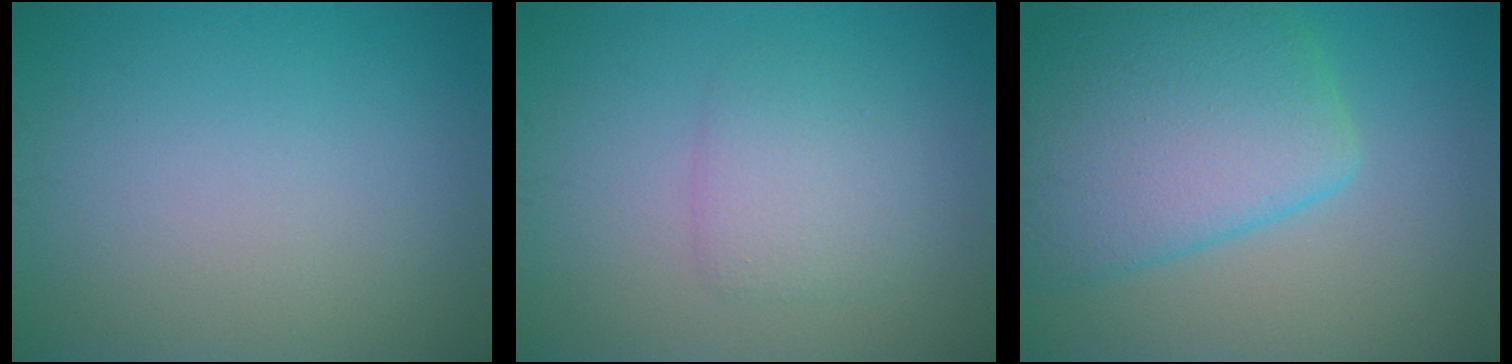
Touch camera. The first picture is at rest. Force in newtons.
{"total": 2.5, "press": 2.5, "slide": 0.3}
{"total": 8.2, "press": 8.2, "slide": 0.6}